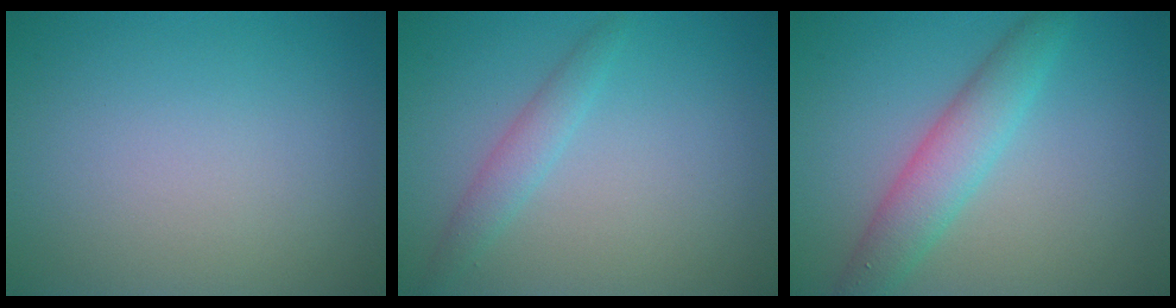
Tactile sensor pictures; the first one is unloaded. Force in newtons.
{"total": 1.8, "press": 1.8, "slide": 0.1}
{"total": 4.0, "press": 4.0, "slide": 0.1}